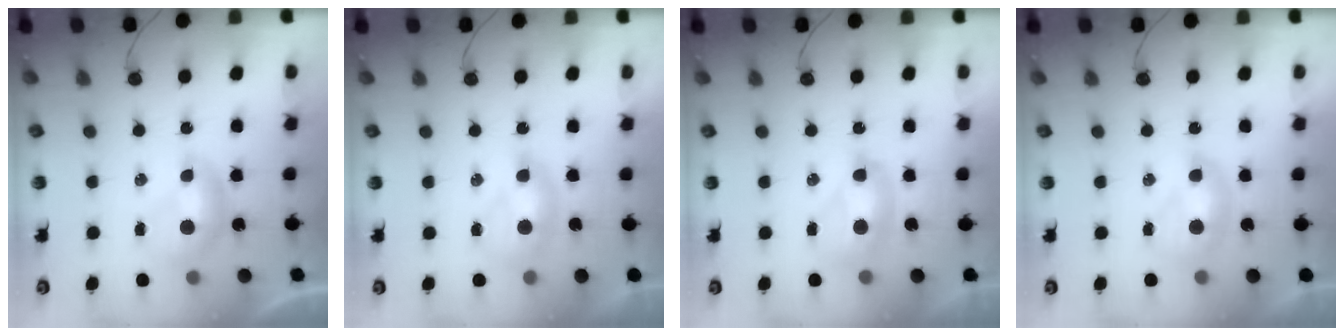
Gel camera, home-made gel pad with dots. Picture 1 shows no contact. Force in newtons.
{"total": 1.3, "press": 1.2, "slide": 0.5}
{"total": 2.5, "press": 2.5, "slide": 0.1}
{"total": 1.2, "press": 1.2, "slide": 0.3}